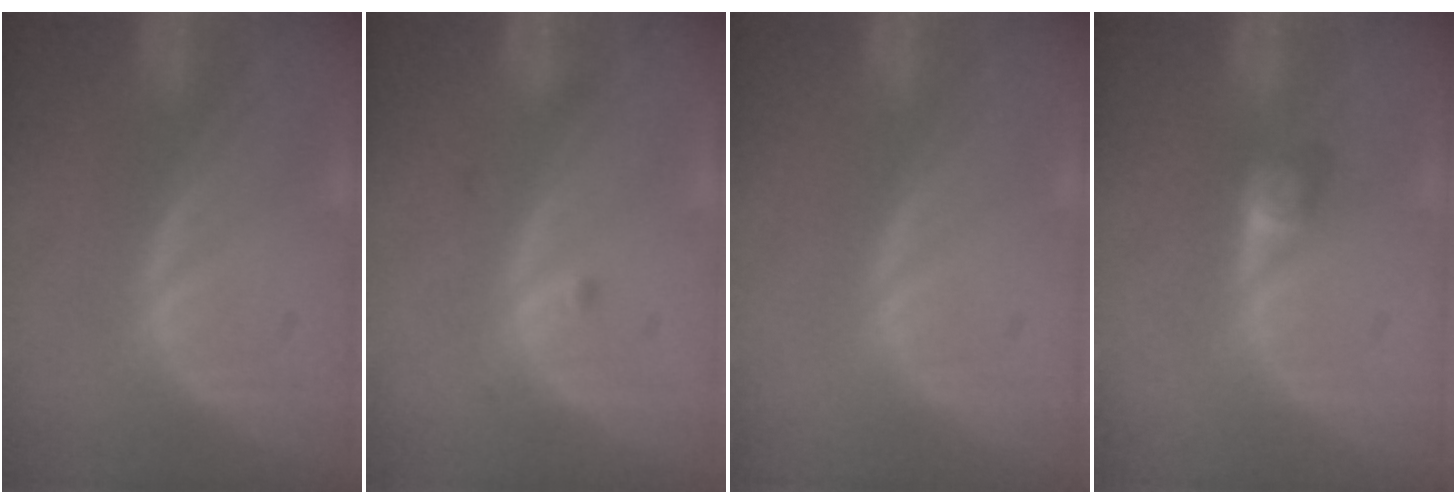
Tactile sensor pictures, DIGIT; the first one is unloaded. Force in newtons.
{"total": 1.1, "press": 1.1, "slide": 0.1}
{"total": 0.0}
{"total": 2.6, "press": 2.4, "slide": 1.0}